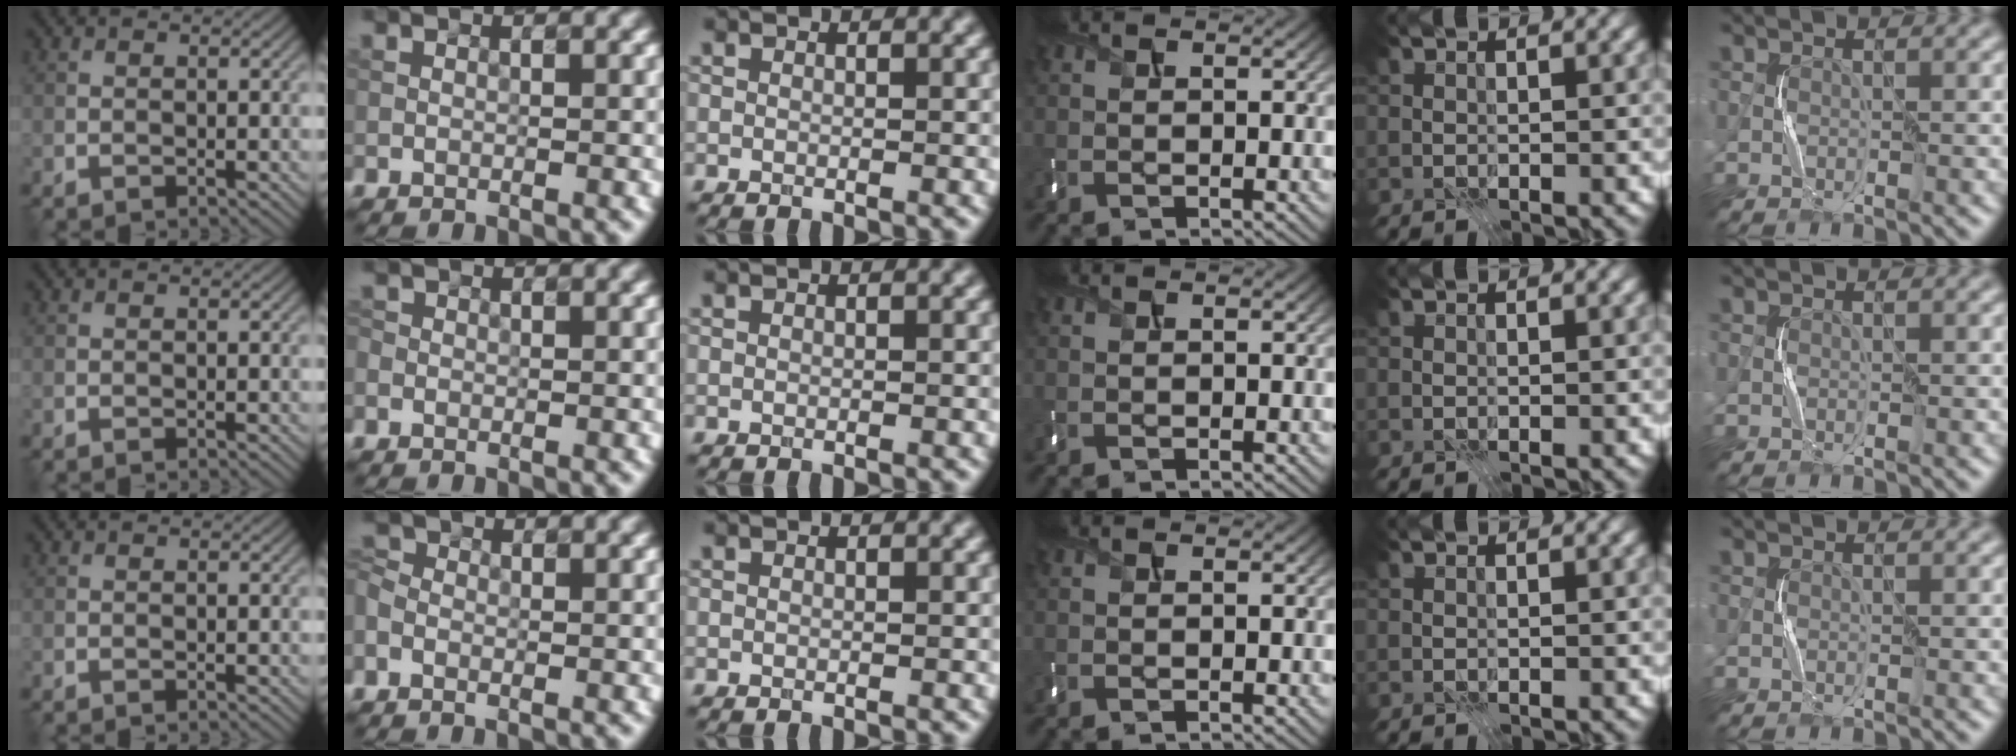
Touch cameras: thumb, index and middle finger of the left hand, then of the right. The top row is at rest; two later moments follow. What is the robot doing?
{"motion": "press", "object": "mouse"}